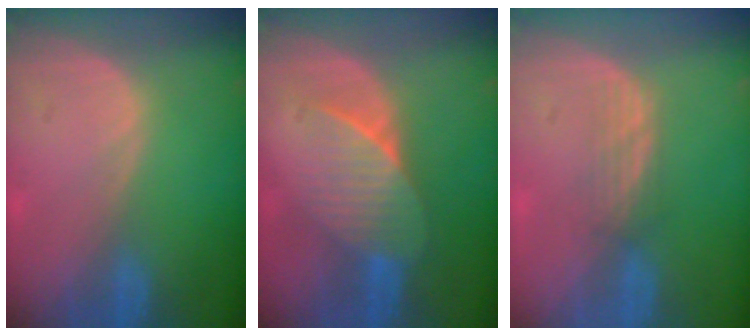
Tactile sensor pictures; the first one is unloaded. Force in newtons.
{"total": 6.8, "press": 6.4, "slide": 2.3}
{"total": 2.4, "press": 2.3, "slide": 0.6}